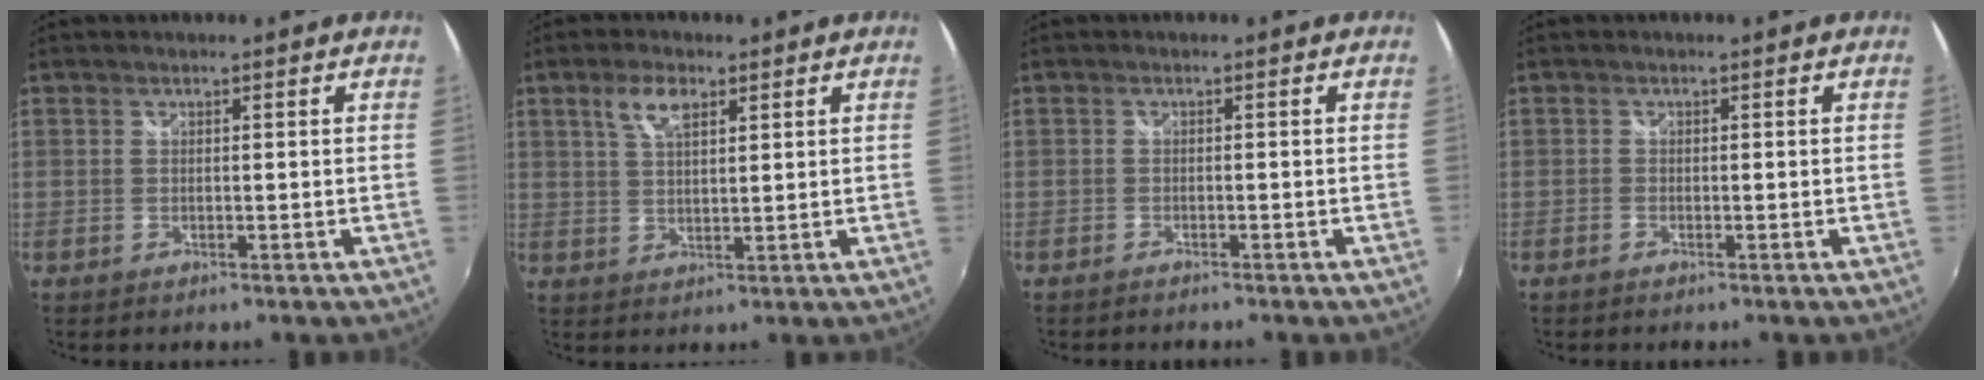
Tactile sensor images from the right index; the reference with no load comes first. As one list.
[{"total": 5.1, "force": [2.7, 2.3, 3.7], "torque": [-0.068, 0.008, 0.051]}, {"total": 1.3, "force": [-1.2, 0.3, 0.3], "torque": [-0.014, -0.004, -0.024]}, {"total": 0.7, "force": [-0.6, 0.3, 0.1], "torque": [-0.005, -0.001, -0.016]}]